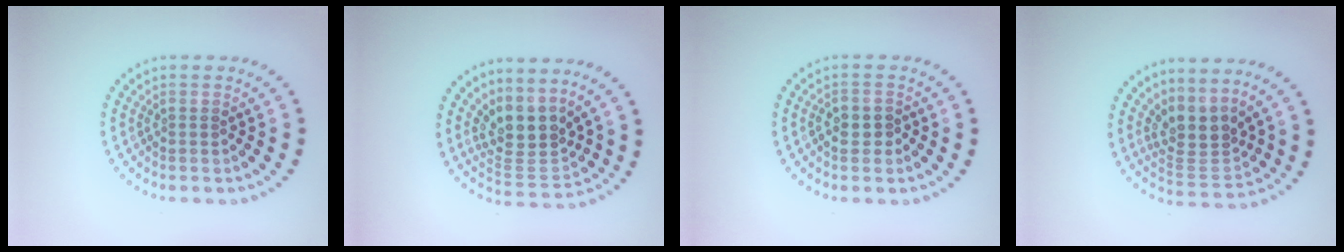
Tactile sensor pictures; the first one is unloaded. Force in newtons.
{"total": 3.9, "press": 3.0, "slide": 2.5}
{"total": 1.6, "press": 1.5, "slide": 0.5}
{"total": 3.5, "press": 2.6, "slide": 2.3}